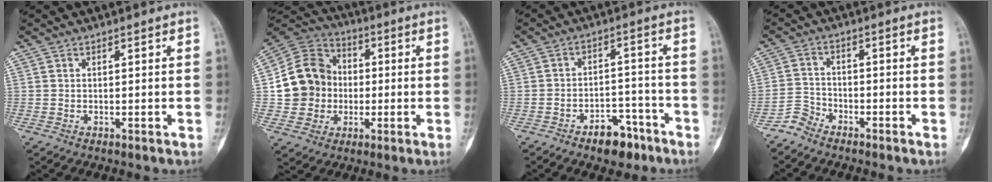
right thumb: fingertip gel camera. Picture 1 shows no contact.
{"total": 14.1, "force": [-0.7, 12.9, 5.6], "torque": [-0.077, 0.023, -0.015]}
{"total": 7.7, "force": [-5.1, 4.1, 4.0], "torque": [-0.035, 0.044, -0.076]}
{"total": 3.6, "force": [-3.3, 1.5, 0.1], "torque": [0.003, 0.012, -0.075]}